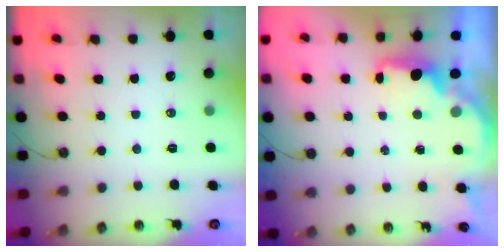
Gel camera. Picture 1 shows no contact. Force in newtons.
{"total": 1.9, "press": 1.9, "slide": 0.5}